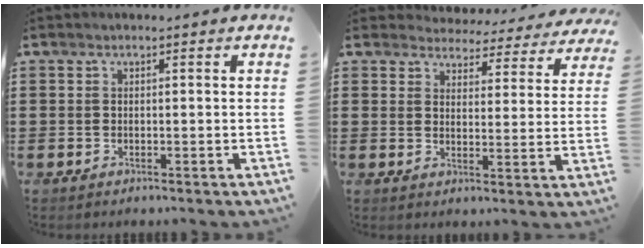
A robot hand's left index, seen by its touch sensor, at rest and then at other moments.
{"total": 3.9, "force": [3.9, 0.5, 0.1], "torque": [-0.018, -0.033, 0.064]}